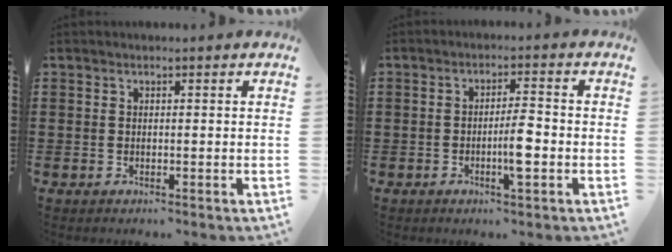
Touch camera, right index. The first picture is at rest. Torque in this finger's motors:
{"motor_torque": [0.64, 0.57, 0.07, 0.04]}